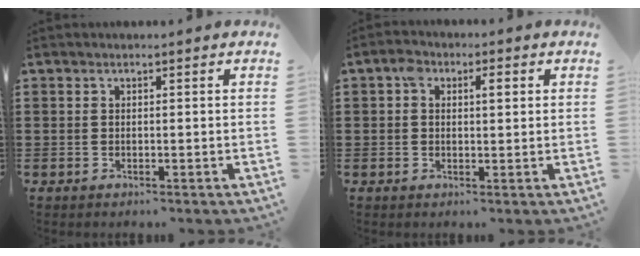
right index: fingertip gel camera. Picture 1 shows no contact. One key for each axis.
{"total": 2.8, "fx": 0.7, "fy": 1.7, "fz": 2.1, "tx": -0.039, "ty": 0.009, "tz": 0.008}